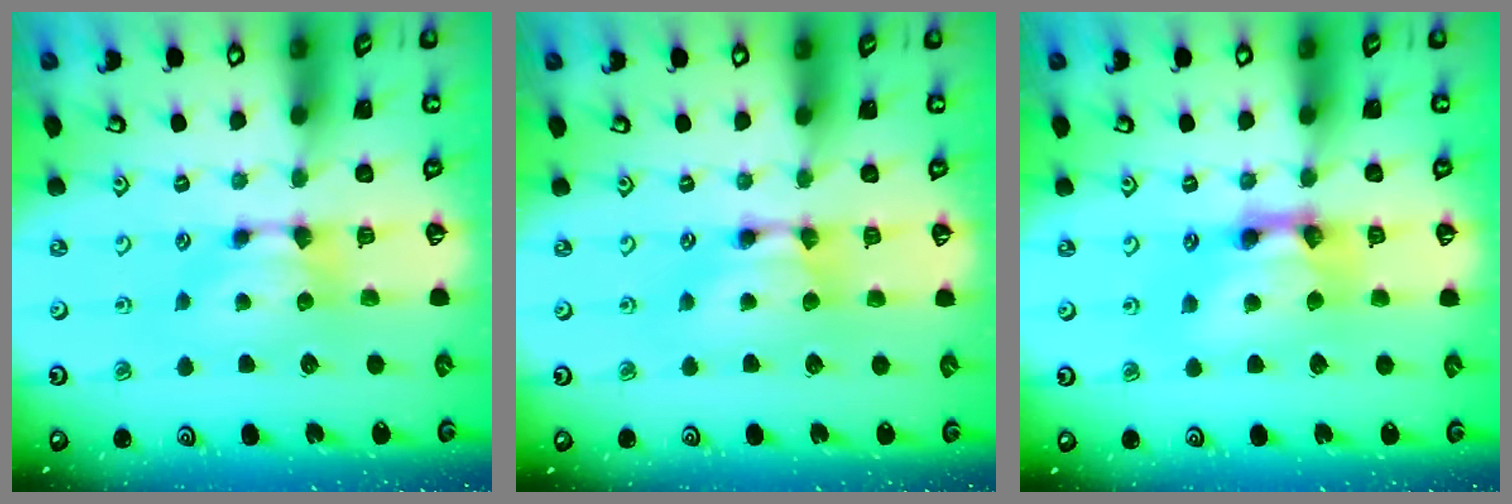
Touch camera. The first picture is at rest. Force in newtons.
{"total": 1.9, "press": 1.9, "slide": 0.2}
{"total": 6.5, "press": 6.5, "slide": 0.3}